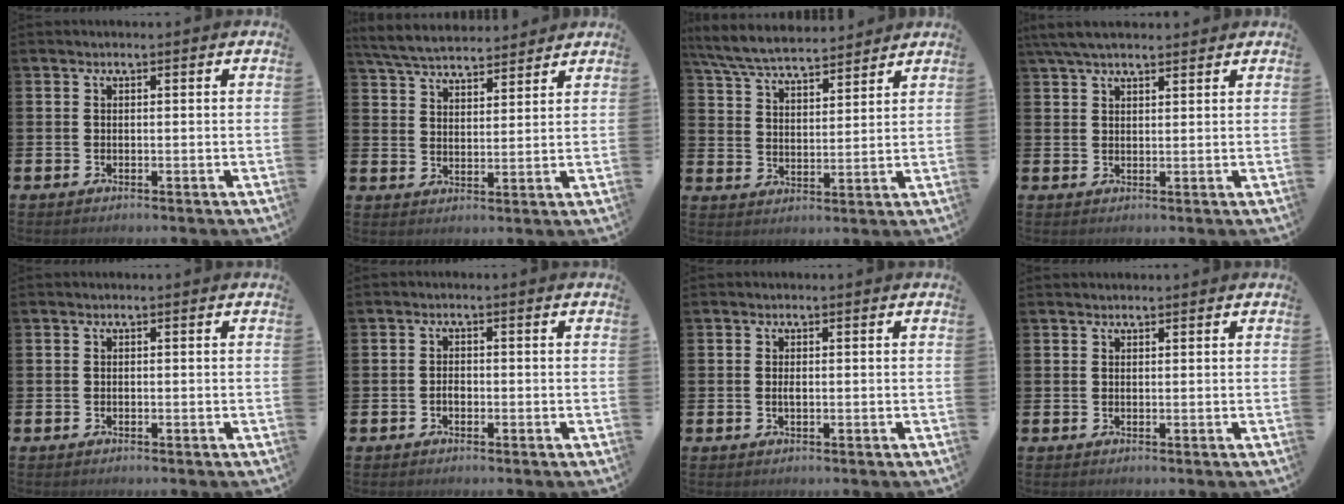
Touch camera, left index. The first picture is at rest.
{"total": 5.9, "force": [5.8, 1.0, 1.1], "torque": [-0.046, -0.024, 0.106]}
{"total": 7.0, "force": [6.7, 1.0, 1.7], "torque": [-0.063, -0.031, 0.123]}
{"total": 7.1, "force": [6.8, 1.1, 1.7], "torque": [-0.063, -0.028, 0.126]}
{"total": 0.0}
{"total": 1.4, "force": [-0.5, 0.9, 0.9], "torque": [-0.015, 0.001, -0.010]}
{"total": 0.8, "force": [0.0, 0.3, 0.8], "torque": [-0.013, -0.001, -0.001]}
{"total": 0.7, "force": [0.7, 0.1, 0.0], "torque": [0.008, -0.003, 0.012]}